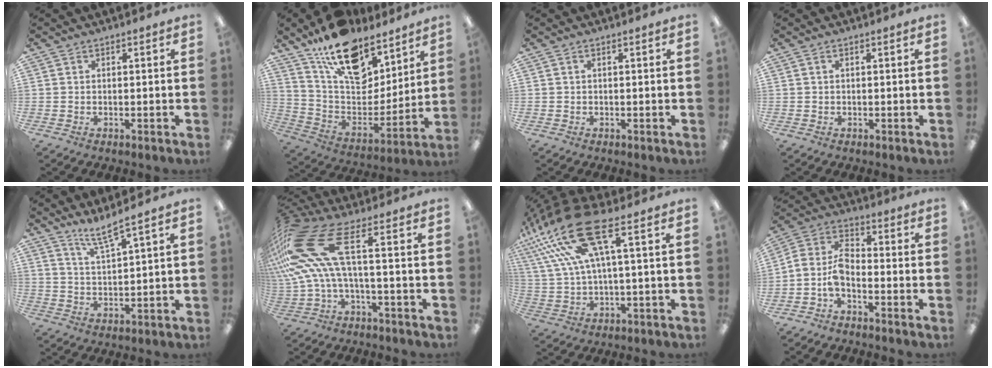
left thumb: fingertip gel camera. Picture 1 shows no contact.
{"total": 18.8, "force": [13.2, 9.6, 9.3], "torque": [-0.160, -0.087, 0.238]}
{"total": 0.0}
{"total": 0.0}
{"total": 5.5, "force": [4.8, -0.1, 2.7], "torque": [-0.058, -0.028, 0.083]}
{"total": 15.2, "force": [3.5, 5.8, 13.6], "torque": [-0.303, -0.030, 0.055]}
{"total": 18.5, "force": [8.8, 5.4, 15.3], "torque": [-0.316, -0.017, 0.150]}
{"total": 7.6, "force": [-3.1, 4.2, 5.5], "torque": [-0.124, -0.009, -0.059]}